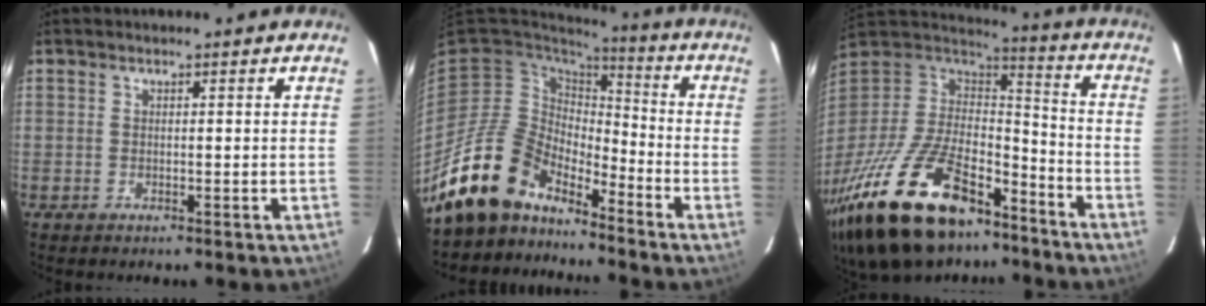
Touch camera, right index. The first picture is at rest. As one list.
[{"total": 14.5, "force": [-12.6, 6.0, 3.9], "torque": [-0.089, 0.011, -0.235]}, {"total": 34.0, "force": [-22.2, 15.5, 20.5], "torque": [-0.421, -0.034, -0.351]}]